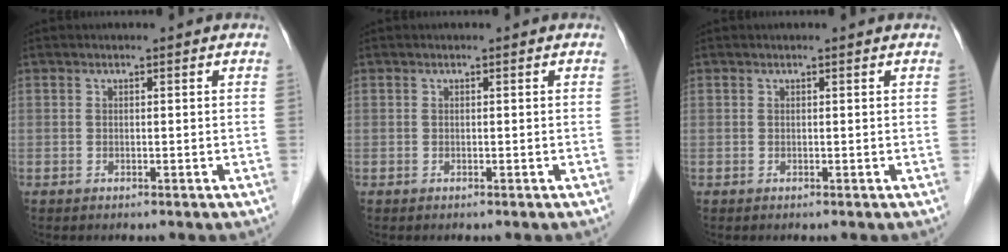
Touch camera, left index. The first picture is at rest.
{"total": 0.0}
{"total": 0.6, "force": [0.6, 0.0, 0.1], "torque": [-0.006, 0.002, 0.007]}